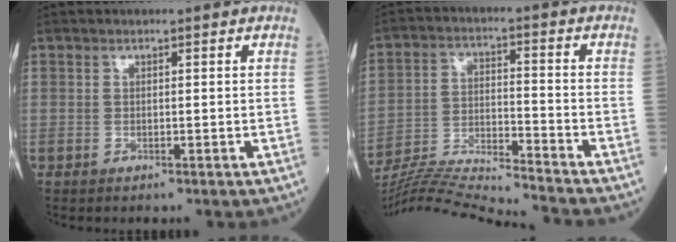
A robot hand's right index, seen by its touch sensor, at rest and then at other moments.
{"total": 15.4, "force": [-14.7, -2.2, 4.1], "torque": [-0.067, -0.003, -0.250]}